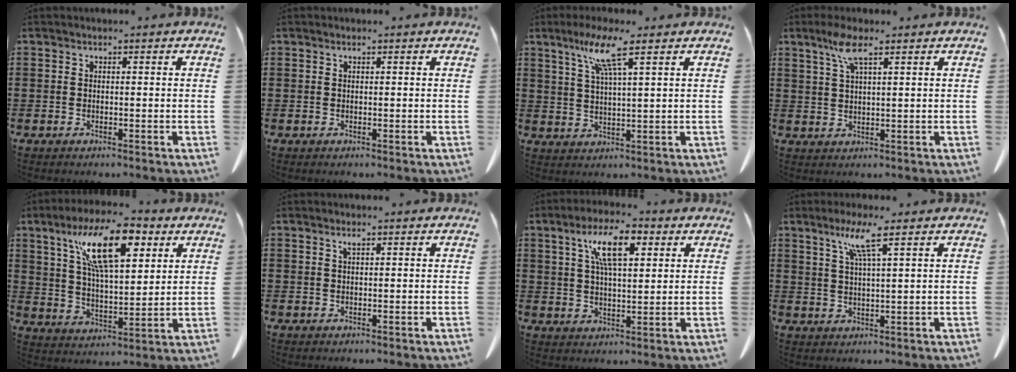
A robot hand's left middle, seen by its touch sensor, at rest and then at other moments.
{"total": 0.0}
{"total": 7.1, "force": [4.2, 0.0, 5.7], "torque": [-0.124, 0.007, 0.070]}
{"total": 5.2, "force": [3.1, 1.0, 4.0], "torque": [-0.089, 0.006, 0.054]}
{"total": 14.8, "force": [8.0, 5.2, 11.3], "torque": [-0.215, -0.005, 0.136]}
{"total": 0.8, "force": [0.4, 0.1, 0.7], "torque": [-0.015, 0.002, 0.008]}
{"total": 9.2, "force": [4.4, 3.2, 7.5], "torque": [-0.148, 0.010, 0.072]}
{"total": 5.7, "force": [3.4, -0.1, 4.6], "torque": [-0.099, 0.005, 0.057]}